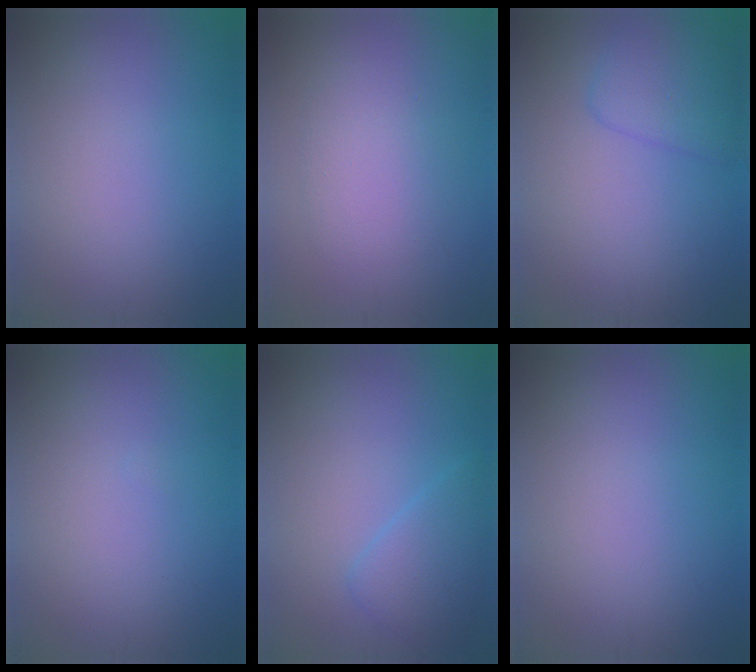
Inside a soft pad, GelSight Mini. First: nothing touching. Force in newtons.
{"total": 2.8, "press": 2.8, "slide": 0.2}
{"total": 2.9, "press": 2.9, "slide": 0.1}
{"total": 0.0}
{"total": 2.9, "press": 2.9, "slide": 0.1}
{"total": 0.0}